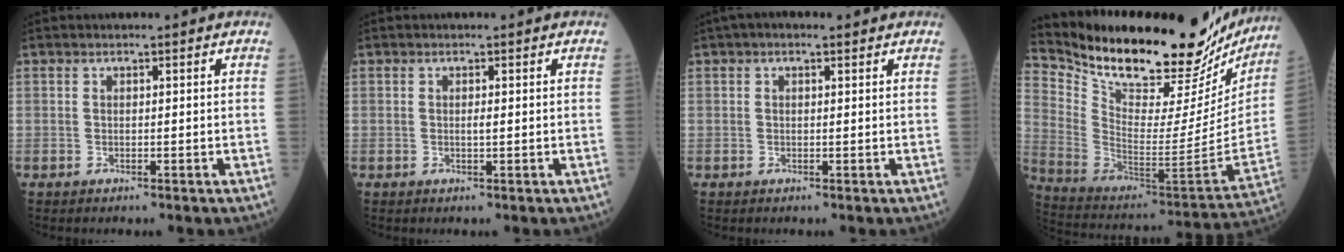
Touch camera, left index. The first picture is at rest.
{"total": 0.7, "force": [0.1, 0.1, 0.6], "torque": [-0.015, -0.001, 0.001]}
{"total": 1.9, "force": [1.2, 0.9, 1.3], "torque": [-0.027, 0.017, 0.017]}
{"total": 32.6, "force": [28.0, 8.0, 14.6], "torque": [-0.263, -0.073, 0.399]}